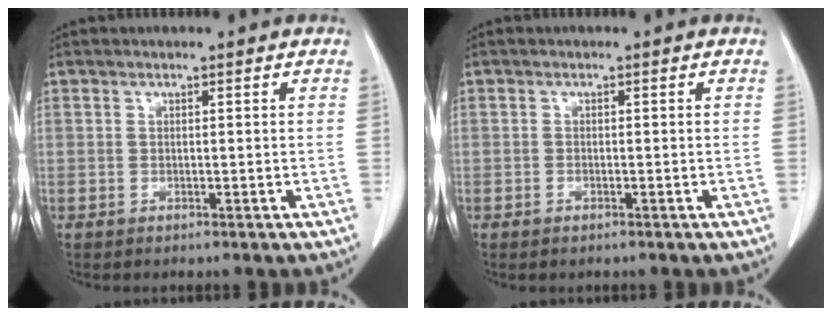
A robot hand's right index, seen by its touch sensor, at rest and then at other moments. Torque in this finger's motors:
{"motor_torque": [-0.02, 0.10, 0.00, 0.00]}